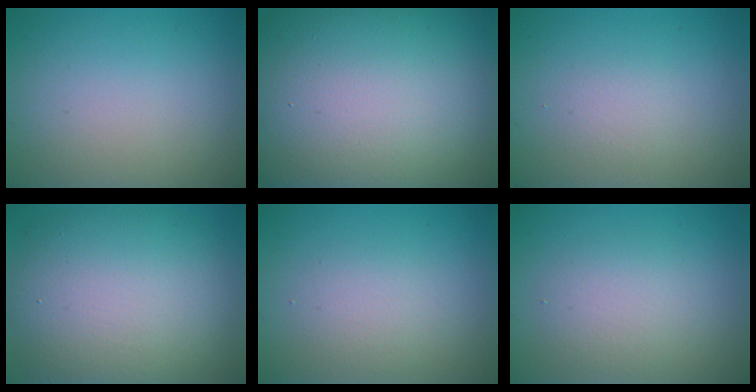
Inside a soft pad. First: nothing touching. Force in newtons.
{"total": 23.5, "press": 23.4, "slide": 1.6}
{"total": 1.3, "press": 1.3, "slide": 0.0}
{"total": 11.8, "press": 11.7, "slide": 0.9}
{"total": 2.3, "press": 2.3, "slide": 0.1}
{"total": 2.9, "press": 2.9, "slide": 0.3}